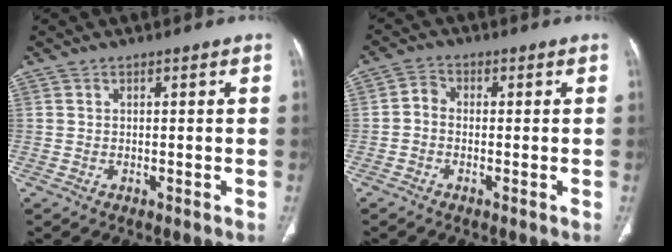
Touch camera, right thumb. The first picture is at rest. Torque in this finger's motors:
{"motor_torque": [-0.62, 0.03, -0.32, -0.04, 0.08]}